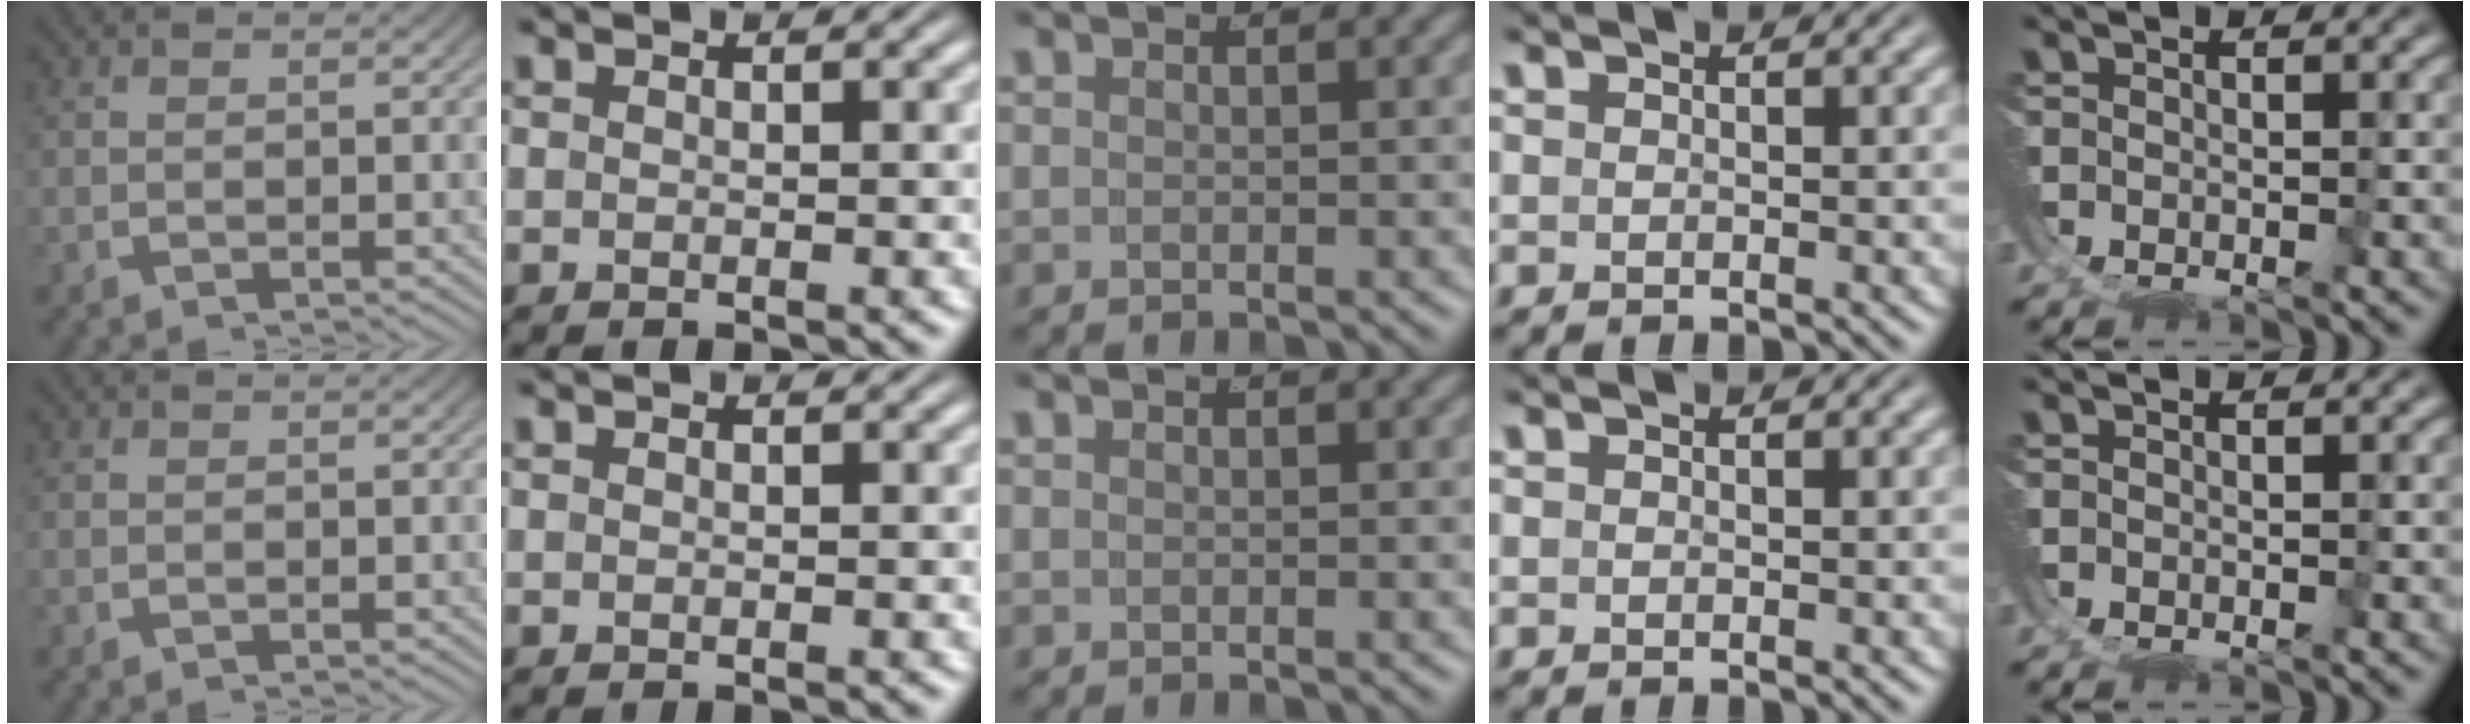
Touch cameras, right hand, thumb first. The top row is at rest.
{}